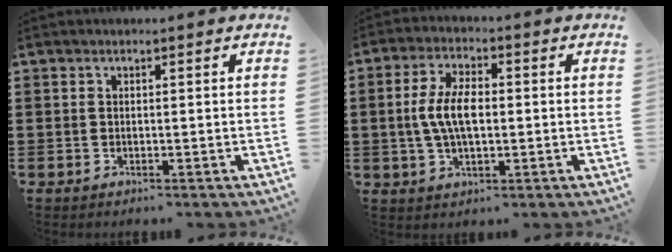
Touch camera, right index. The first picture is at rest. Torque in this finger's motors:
{"motor_torque": [0.54, 0.08, 0.35, 0.21]}